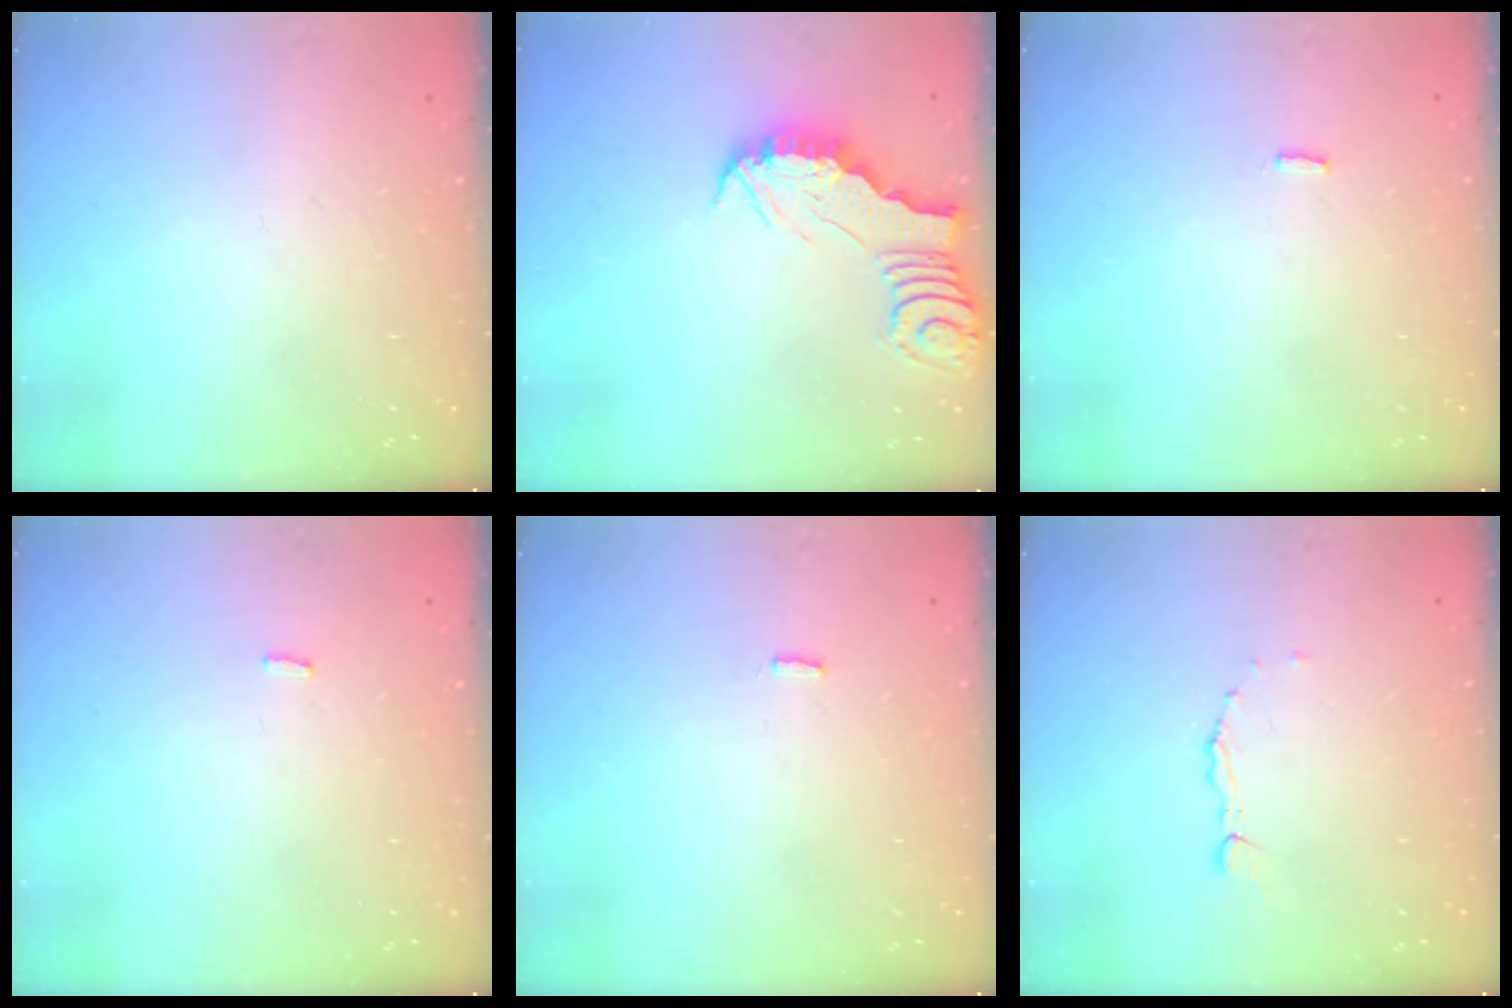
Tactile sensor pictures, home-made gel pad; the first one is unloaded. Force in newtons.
{"total": 3.0, "press": 3.0, "slide": 0.3}
{"total": 1.3, "press": 1.3, "slide": 0.3}
{"total": 3.1, "press": 3.1, "slide": 0.2}
{"total": 1.3, "press": 1.3, "slide": 0.3}
{"total": 1.0, "press": 1.0, "slide": 0.2}